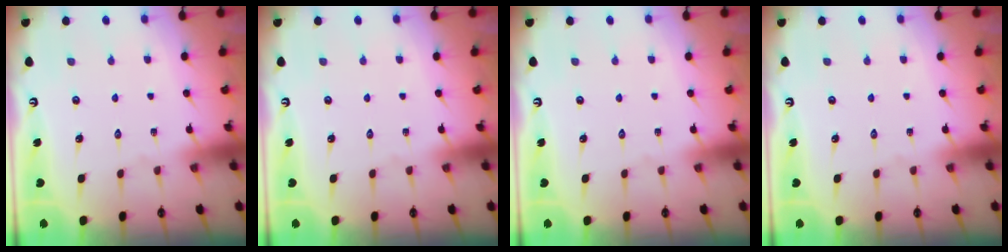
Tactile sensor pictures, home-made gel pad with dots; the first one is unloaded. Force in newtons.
{"total": 0.0}
{"total": 0.0}
{"total": 0.0}